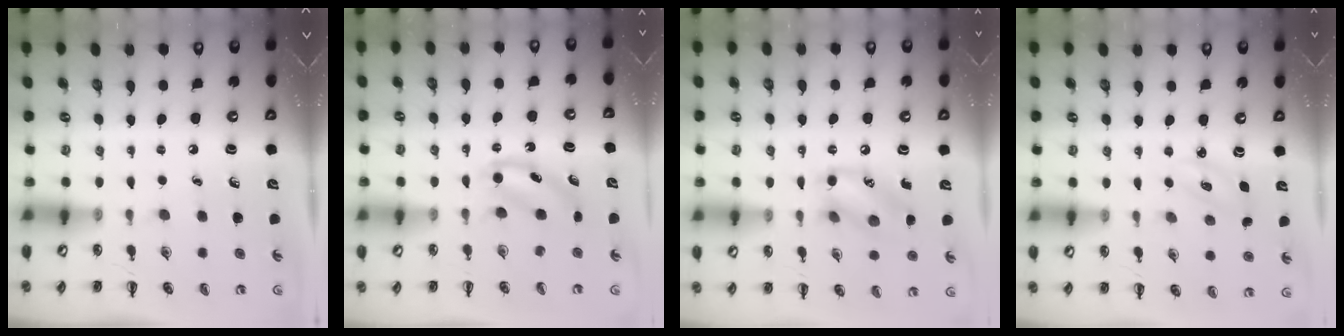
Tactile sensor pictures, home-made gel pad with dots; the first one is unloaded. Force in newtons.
{"total": 5.7, "press": 5.5, "slide": 1.6}
{"total": 11.3, "press": 11.2, "slide": 1.5}
{"total": 2.9, "press": 2.8, "slide": 0.9}